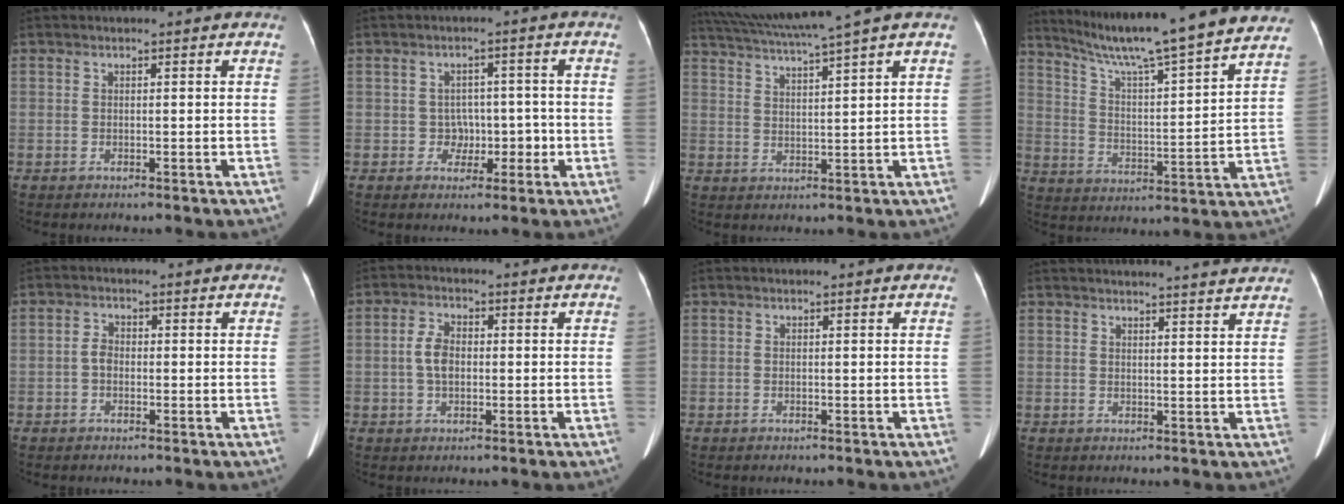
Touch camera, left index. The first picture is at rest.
{"total": 3.6, "force": [-0.8, 3.3, 1.1], "torque": [-0.006, 0.015, -0.009]}
{"total": 9.7, "force": [8.1, -2.1, 4.9], "torque": [-0.089, 0.009, 0.132]}
{"total": 21.2, "force": [18.8, -0.9, 9.7], "torque": [-0.164, -0.020, 0.272]}
{"total": 2.0, "force": [-0.6, 1.6, 1.1], "torque": [-0.025, 0.009, -0.011]}
{"total": 4.0, "force": [-0.3, 2.6, 3.0], "torque": [-0.073, 0.012, -0.007]}
{"total": 0.0}
{"total": 11.6, "force": [11.2, -0.5, 3.2], "torque": [-0.043, -0.009, 0.119]}